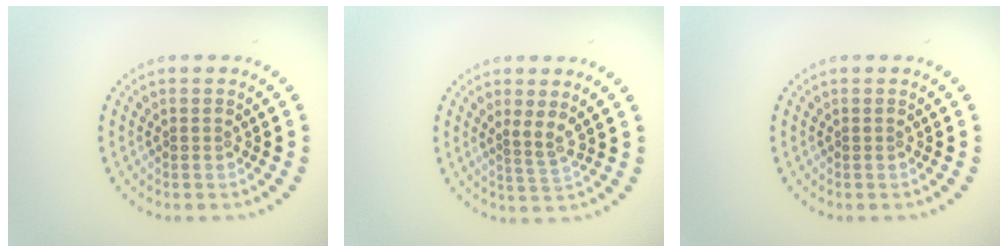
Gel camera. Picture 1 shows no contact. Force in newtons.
{"total": 1.8, "press": 1.1, "slide": 1.4}
{"total": 0.0}